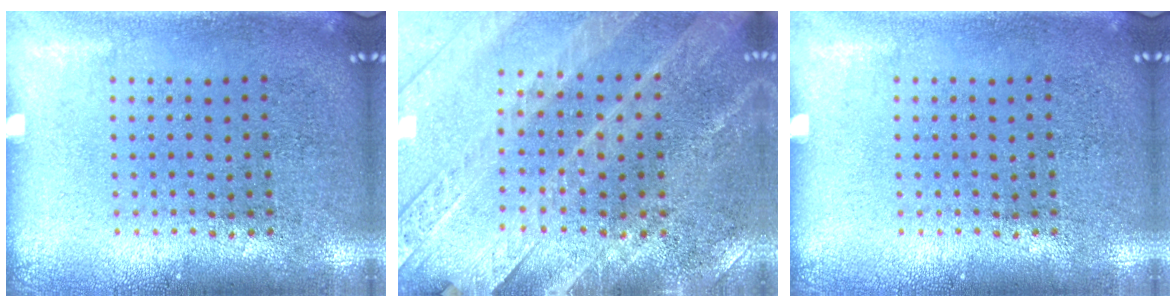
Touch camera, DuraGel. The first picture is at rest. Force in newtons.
{"total": 2.8, "press": 2.6, "slide": 0.9}
{"total": 0.0}